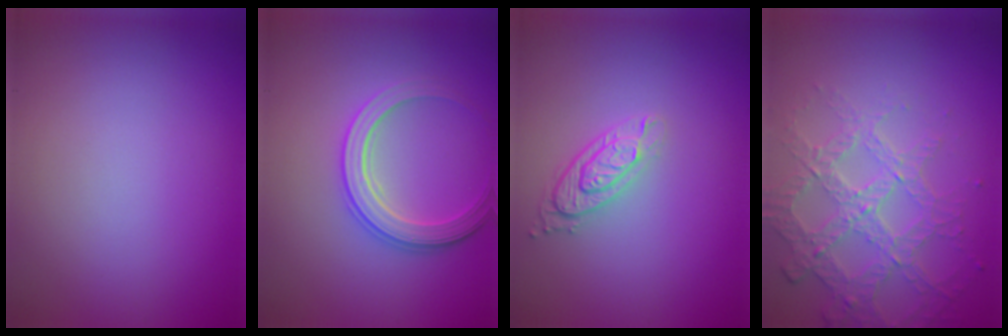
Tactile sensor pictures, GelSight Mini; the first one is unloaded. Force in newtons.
{"total": 3.4, "press": 3.2, "slide": 1.0}
{"total": 3.1, "press": 2.3, "slide": 2.1}
{"total": 3.7, "press": 3.6, "slide": 0.7}